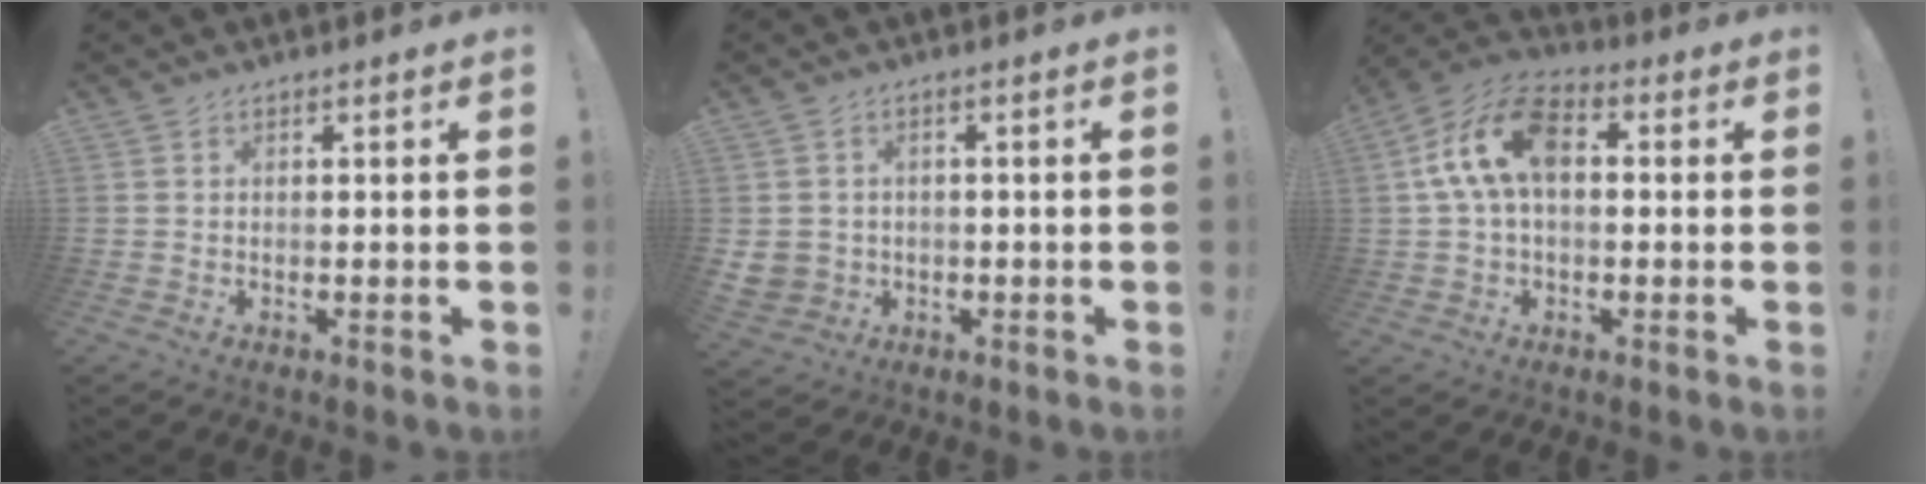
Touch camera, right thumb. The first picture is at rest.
{"total": 4.4, "force": [0.1, 4.2, 1.3], "torque": [-0.027, -0.002, 0.003]}
{"total": 14.0, "force": [2.2, 8.5, 10.9], "torque": [-0.218, 0.017, 0.042]}